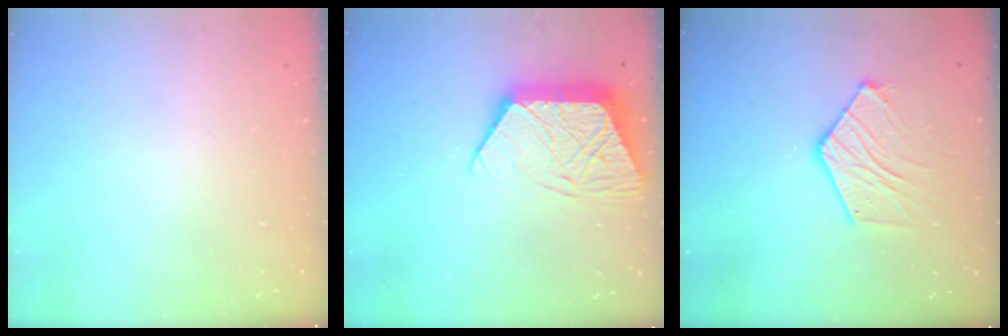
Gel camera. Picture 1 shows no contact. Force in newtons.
{"total": 13.5, "press": 13.4, "slide": 1.0}
{"total": 11.9, "press": 11.8, "slide": 0.9}